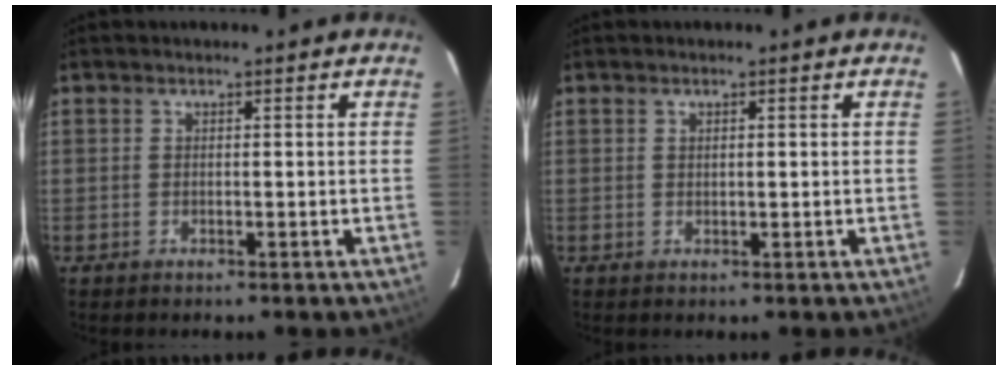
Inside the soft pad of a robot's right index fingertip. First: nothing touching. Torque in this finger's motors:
{"motor_torque": [-0.40, 0.05, -0.03, 0.00]}